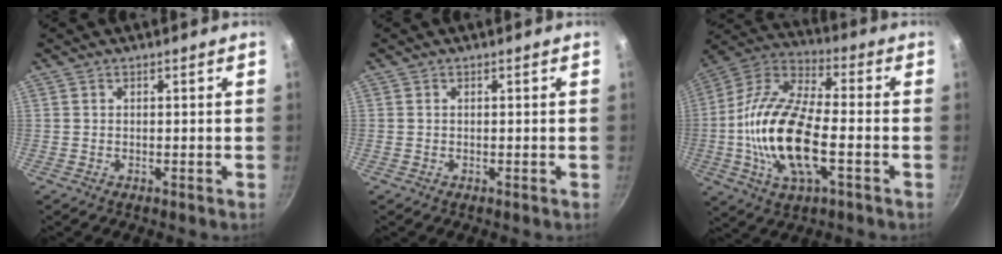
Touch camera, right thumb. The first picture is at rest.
{"total": 0.0}
{"total": 20.2, "force": [-3.7, 8.8, 17.8], "torque": [-0.343, 0.028, -0.088]}